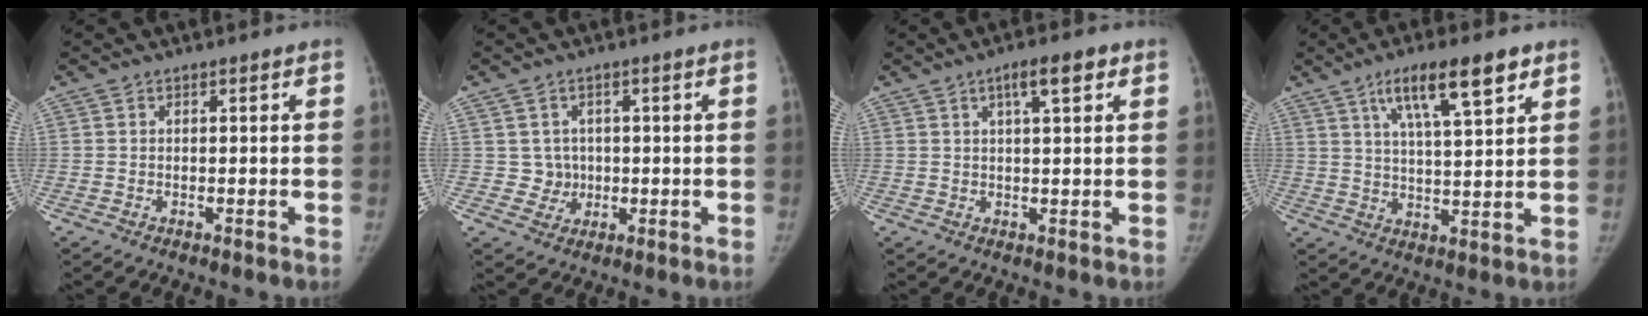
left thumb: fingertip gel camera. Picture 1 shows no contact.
{"total": 3.8, "force": [0.3, 3.7, 0.6], "torque": [0.012, 0.003, 0.008]}
{"total": 5.3, "force": [2.5, 1.4, 4.4], "torque": [-0.065, 0.000, 0.038]}
{"total": 12.1, "force": [6.8, 2.9, 9.6], "torque": [-0.150, -0.021, 0.114]}